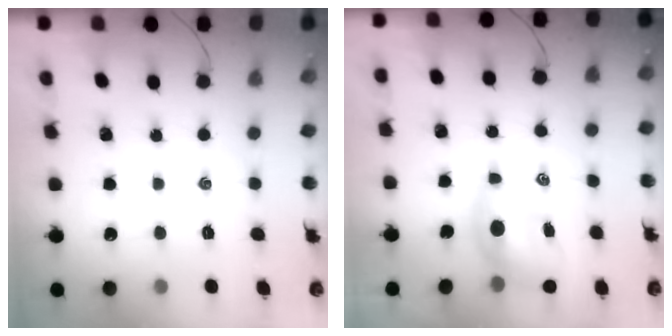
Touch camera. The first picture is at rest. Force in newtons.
{"total": 6.6, "press": 6.5, "slide": 1.5}